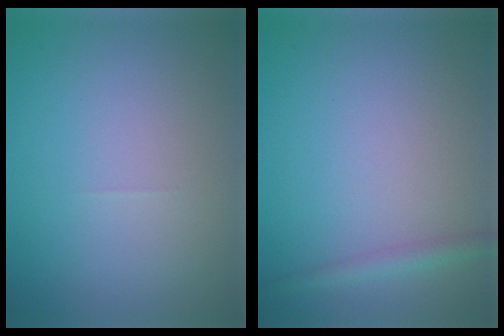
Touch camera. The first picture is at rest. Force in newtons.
{"total": 1.8, "press": 1.8, "slide": 0.1}